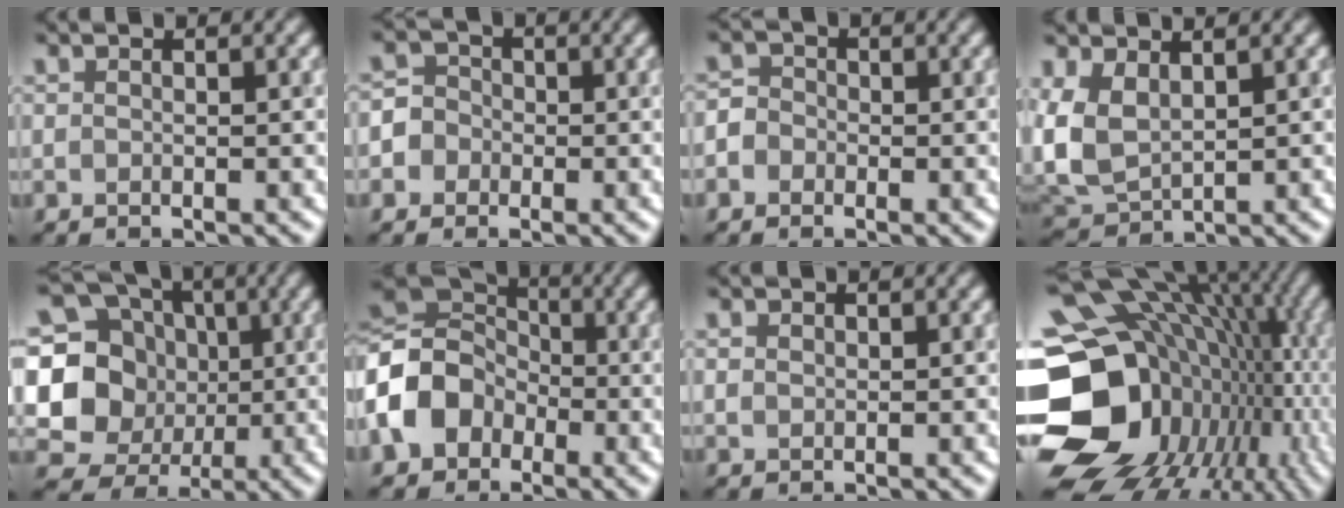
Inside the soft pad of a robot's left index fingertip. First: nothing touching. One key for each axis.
{"total": 4.9, "fx": -2.0, "fy": 4.4, "fz": 0.5, "tx": 0.009, "ty": 0.011, "tz": -0.061}
{"total": 3.2, "fx": -1.4, "fy": 2.9, "fz": 0.6, "tx": 0.016, "ty": 0.012, "tz": -0.053}
{"total": 4.9, "fx": 1.7, "fy": 2.9, "fz": 3.5, "tx": -0.096, "ty": 0.002, "tz": 0.033}
{"total": 14.6, "fx": -0.3, "fy": 13.7, "fz": 4.8, "tx": -0.154, "ty": 0.024, "tz": -0.021}
{"total": 9.2, "fx": -2.7, "fy": 7.5, "fz": 4.6, "tx": -0.104, "ty": -0.001, "tz": -0.078}
{"total": 0.7, "fx": 0.5, "fy": 0.4, "fz": 0.0, "tx": -0.001, "ty": 0.001, "tz": 0.012}
{"total": 22.1, "fx": -3.7, "fy": 17.5, "fz": 13.0, "tx": -0.239, "ty": -0.001, "tz": -0.077}